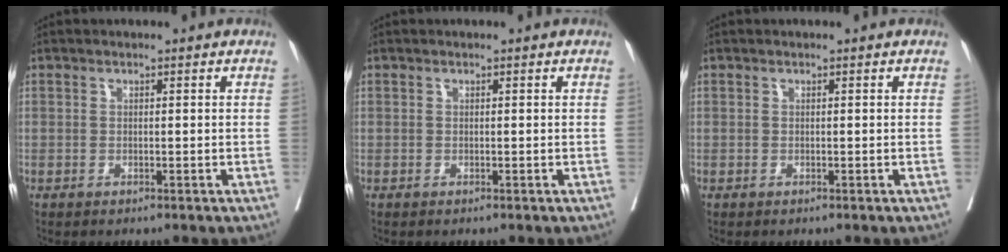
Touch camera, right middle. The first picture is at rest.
{"total": 0.0}
{"total": 0.0}